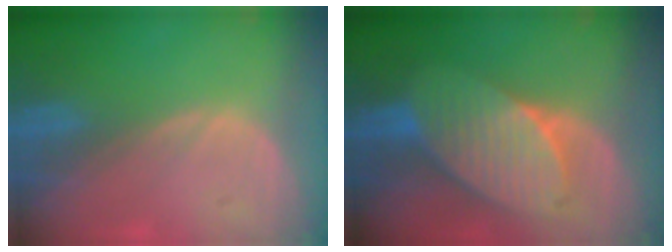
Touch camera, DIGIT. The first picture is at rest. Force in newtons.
{"total": 8.8, "press": 8.8, "slide": 0.3}